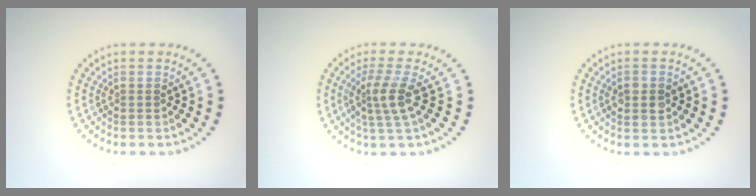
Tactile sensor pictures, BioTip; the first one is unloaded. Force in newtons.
{"total": 2.9, "press": 2.1, "slide": 1.9}
{"total": 2.0, "press": 2.0, "slide": 0.2}